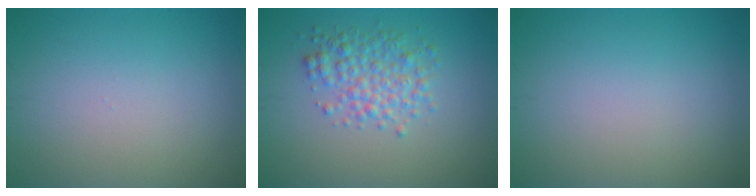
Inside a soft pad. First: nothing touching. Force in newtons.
{"total": 3.4, "press": 3.4, "slide": 0.0}
{"total": 0.0}